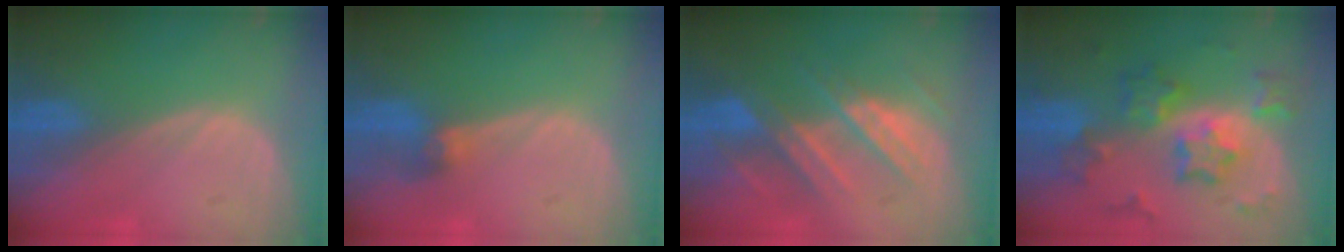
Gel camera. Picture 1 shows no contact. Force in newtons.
{"total": 2.8, "press": 2.6, "slide": 1.0}
{"total": 9.0, "press": 7.8, "slide": 4.4}
{"total": 9.2, "press": 9.2, "slide": 0.8}